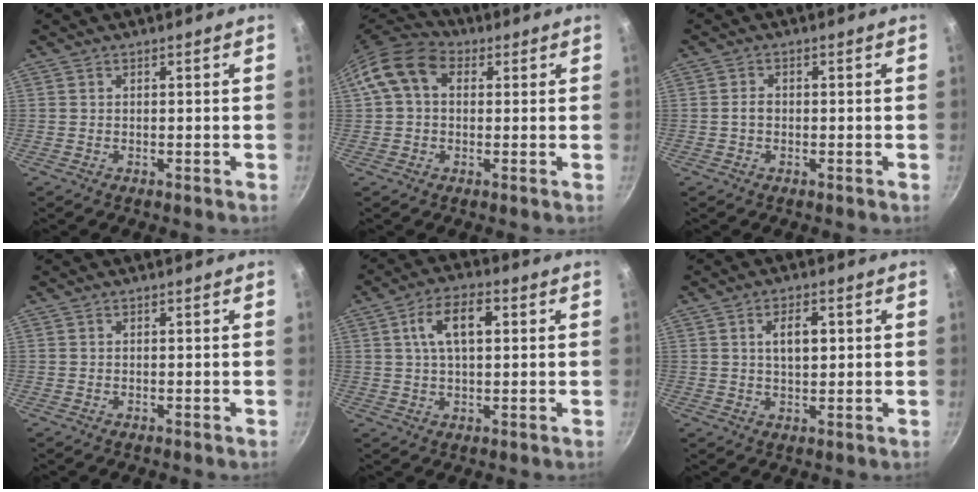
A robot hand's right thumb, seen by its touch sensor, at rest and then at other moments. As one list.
[{"total": 10.1, "force": [2.3, 7.4, 6.5], "torque": [-0.103, 0.024, 0.022]}, {"total": 1.7, "force": [-0.3, 1.3, 1.0], "torque": [-0.015, 0.010, -0.005]}, {"total": 0.0}, {"total": 8.8, "force": [2.2, 4.4, 7.2], "torque": [-0.114, 0.014, 0.034]}, {"total": 5.0, "force": [1.1, 2.6, 4.1], "torque": [-0.058, 0.001, 0.020]}]